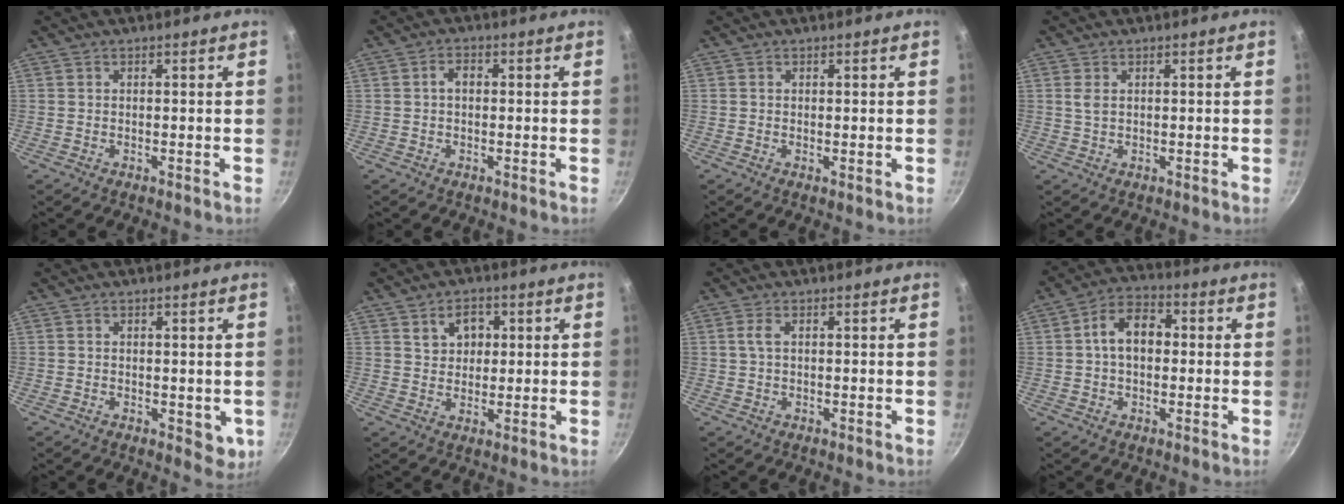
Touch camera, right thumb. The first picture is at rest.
{"total": 2.3, "force": [0.1, 1.6, 1.7], "torque": [-0.022, 0.009, 0.000]}
{"total": 0.0}
{"total": 1.8, "force": [0.6, 1.0, 1.3], "torque": [-0.027, -0.001, 0.012]}
{"total": 3.6, "force": [0.0, 2.5, 2.6], "torque": [-0.030, -0.008, 0.002]}
{"total": 5.6, "force": [2.1, 4.2, 3.0], "torque": [-0.025, -0.003, 0.034]}
{"total": 2.0, "force": [0.4, 1.0, 1.7], "torque": [-0.035, 0.003, 0.007]}
{"total": 8.8, "force": [0.7, 6.0, 6.5], "torque": [-0.079, 0.025, -0.002]}